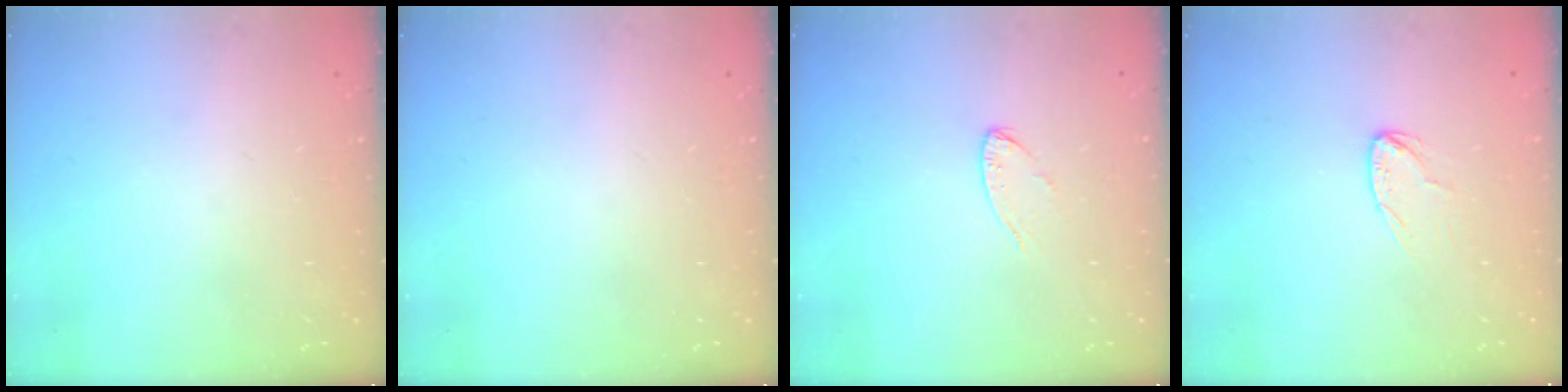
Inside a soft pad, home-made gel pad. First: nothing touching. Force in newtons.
{"total": 0.0}
{"total": 5.6, "press": 5.6, "slide": 0.5}
{"total": 4.7, "press": 4.7, "slide": 0.4}